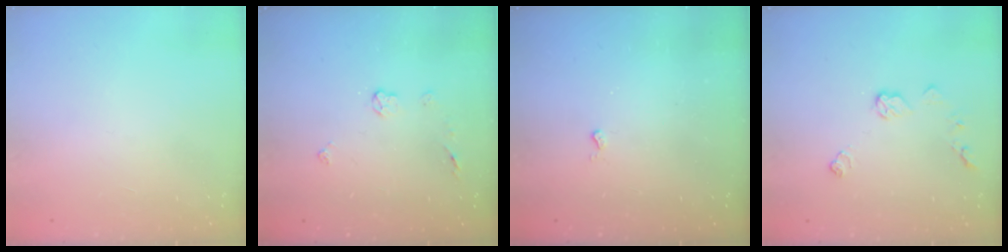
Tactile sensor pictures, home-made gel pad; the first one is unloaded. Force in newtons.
{"total": 5.1, "press": 5.1, "slide": 0.4}
{"total": 2.6, "press": 2.6, "slide": 0.5}
{"total": 7.2, "press": 7.2, "slide": 0.2}